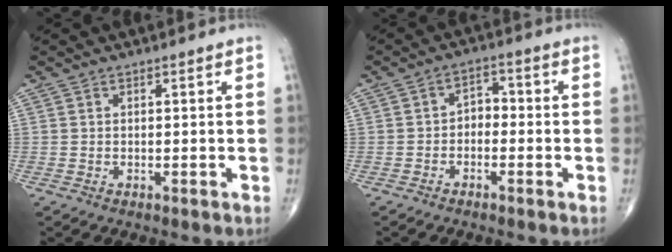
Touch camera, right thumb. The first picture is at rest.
{"total": 3.4, "force": [-1.0, 2.4, 2.1], "torque": [-0.015, 0.024, -0.031]}